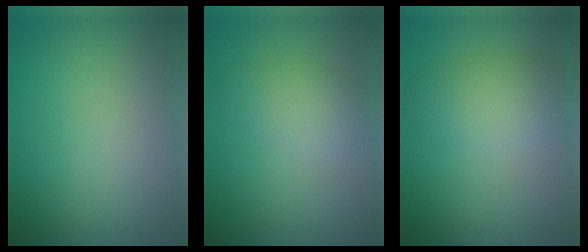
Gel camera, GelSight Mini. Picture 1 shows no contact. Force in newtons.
{"total": 3.2, "press": 3.2, "slide": 0.1}
{"total": 4.2, "press": 4.2, "slide": 0.1}